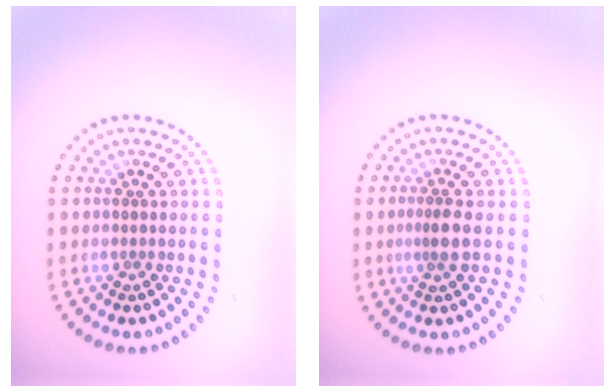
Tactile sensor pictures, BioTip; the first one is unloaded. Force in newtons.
{"total": 1.9, "press": 1.6, "slide": 1.1}